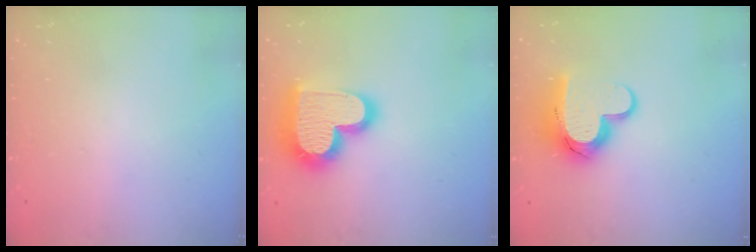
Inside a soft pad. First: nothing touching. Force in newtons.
{"total": 22.2, "press": 22.1, "slide": 1.8}
{"total": 14.9, "press": 14.9, "slide": 1.3}